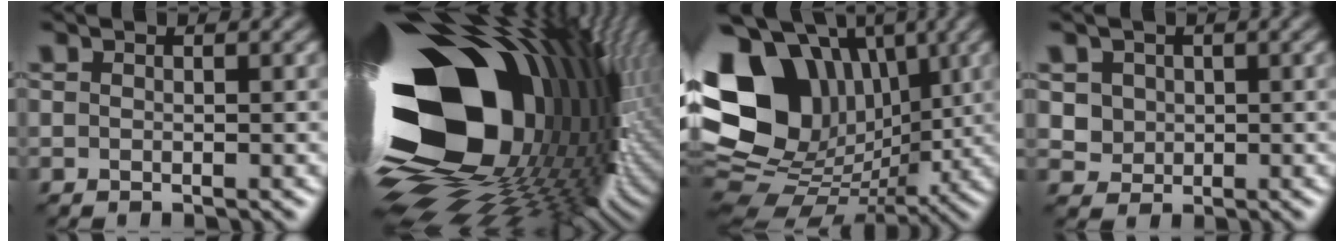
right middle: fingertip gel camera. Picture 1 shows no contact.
{"total": 22.2, "force": [0.9, 13.8, 17.4], "torque": [-0.316, -0.048, 0.006]}
{"total": 16.1, "force": [2.2, 12.2, 10.3], "torque": [-0.222, 0.026, 0.033]}
{"total": 2.9, "force": [0.8, 2.6, 1.1], "torque": [-0.037, -0.003, 0.030]}